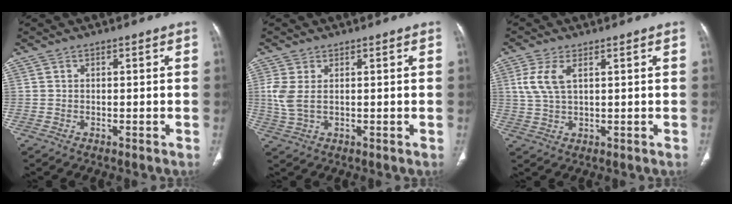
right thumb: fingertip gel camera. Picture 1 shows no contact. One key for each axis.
{"total": 4.1, "fx": 0.7, "fy": 2.0, "fz": 3.5, "tx": -0.092, "ty": 0.000, "tz": 0.021}
{"total": 5.4, "fx": 1.8, "fy": 2.4, "fz": 4.5, "tx": -0.113, "ty": 0.002, "tz": 0.043}